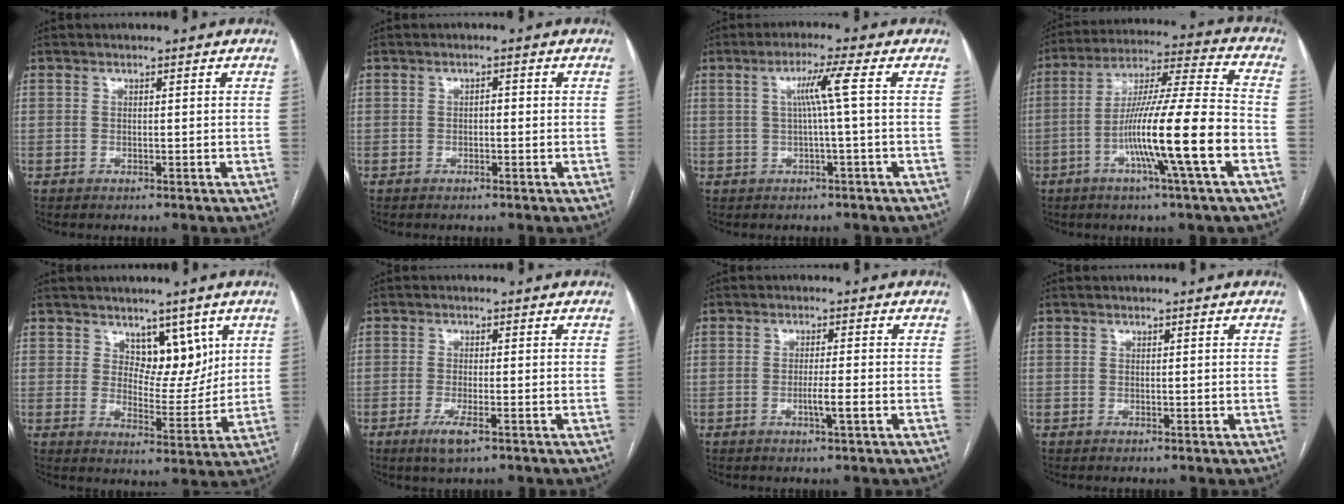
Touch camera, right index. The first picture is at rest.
{"total": 0.9, "force": [-0.2, 0.4, 0.7], "torque": [-0.009, 0.004, -0.005]}
{"total": 4.5, "force": [0.6, -1.2, 4.3], "torque": [-0.082, 0.009, 0.013]}
{"total": 16.9, "force": [-5.6, -0.9, 15.9], "torque": [-0.281, -0.004, -0.102]}
{"total": 6.8, "force": [3.7, 3.7, 4.3], "torque": [-0.052, -0.007, 0.064]}
{"total": 3.5, "force": [-1.9, 0.5, 2.9], "torque": [-0.059, -0.007, -0.034]}
{"total": 3.1, "force": [-1.1, -0.2, 2.9], "torque": [-0.049, -0.004, -0.018]}
{"total": 0.0}